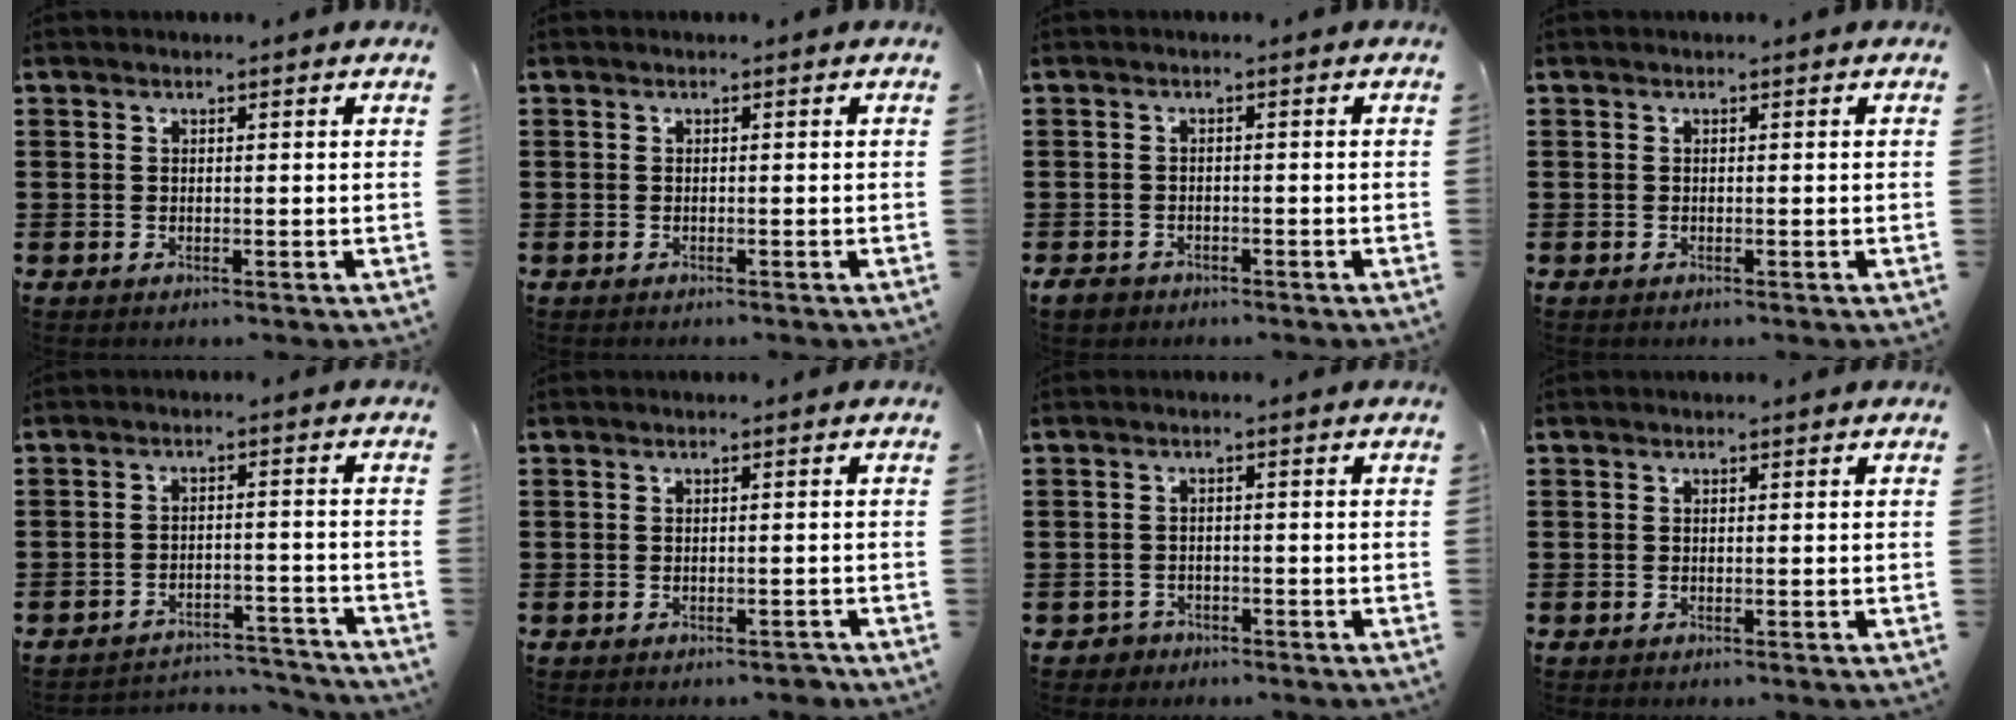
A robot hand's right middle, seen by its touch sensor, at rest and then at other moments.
{"total": 0.5, "force": [-0.4, 0.2, -0.1], "torque": [0.001, 0.002, -0.010]}
{"total": 1.8, "force": [-1.5, 0.9, 0.4], "torque": [-0.019, 0.000, -0.034]}
{"total": 0.0}
{"total": 3.8, "force": [-3.8, 0.4, 0.4], "torque": [-0.012, 0.002, -0.080]}
{"total": 1.1, "force": [-1.0, 0.4, 0.2], "torque": [-0.008, -0.001, -0.020]}
{"total": 1.5, "force": [-1.3, 0.8, -0.1], "torque": [-0.005, 0.000, -0.030]}
{"total": 0.0}